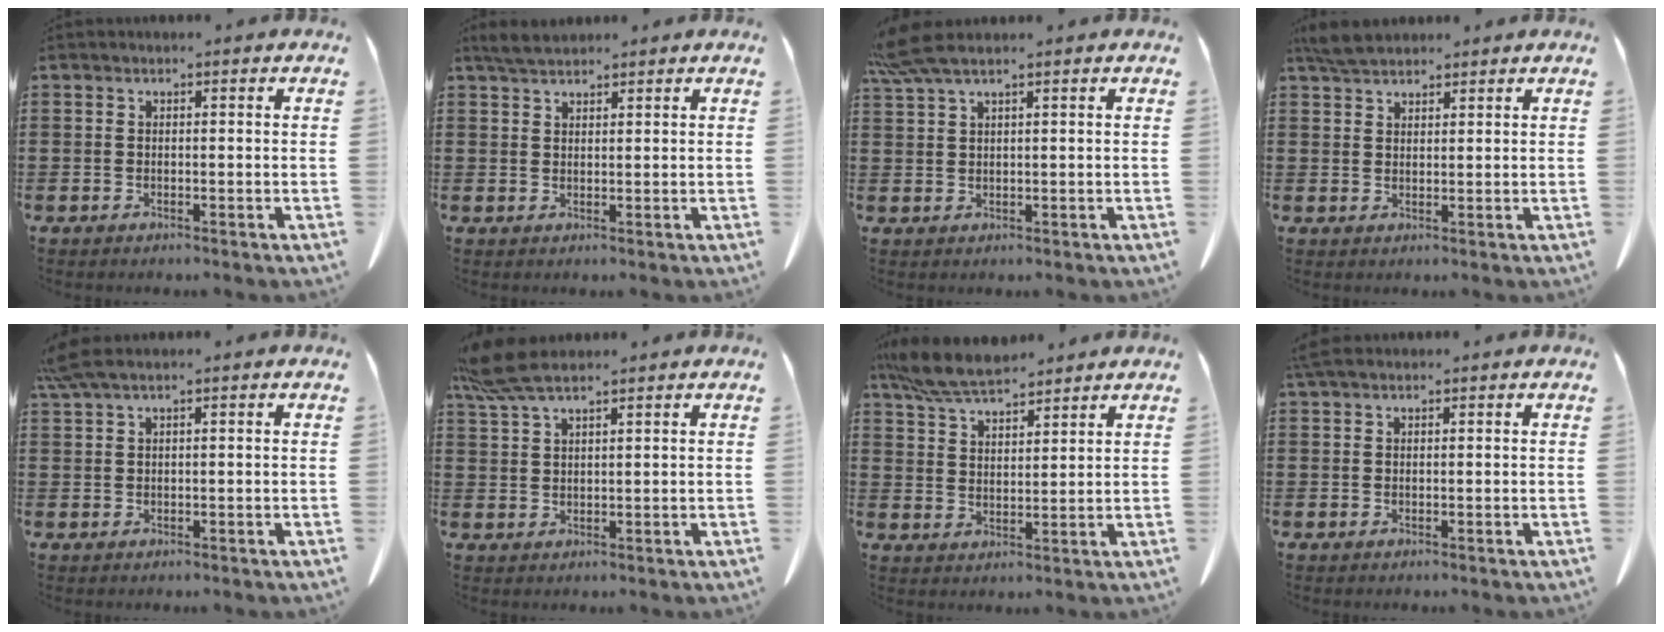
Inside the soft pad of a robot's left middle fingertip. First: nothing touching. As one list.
[{"total": 2.6, "force": [2.2, 0.7, 1.0], "torque": [-0.026, 0.004, 0.043]}, {"total": 4.3, "force": [3.2, 0.5, 2.9], "torque": [-0.072, -0.005, 0.057]}, {"total": 3.7, "force": [3.2, 1.1, 1.3], "torque": [-0.034, -0.001, 0.062]}, {"total": 2.6, "force": [1.8, 0.3, 1.9], "torque": [-0.042, 0.000, 0.034]}, {"total": 6.2, "force": [4.8, 1.1, 3.8], "torque": [-0.094, -0.007, 0.088]}, {"total": 7.7, "force": [6.9, 1.7, 3.0], "torque": [-0.082, -0.017, 0.130]}, {"total": 1.7, "force": [1.3, 0.5, 0.9], "torque": [-0.023, 0.003, 0.025]}]